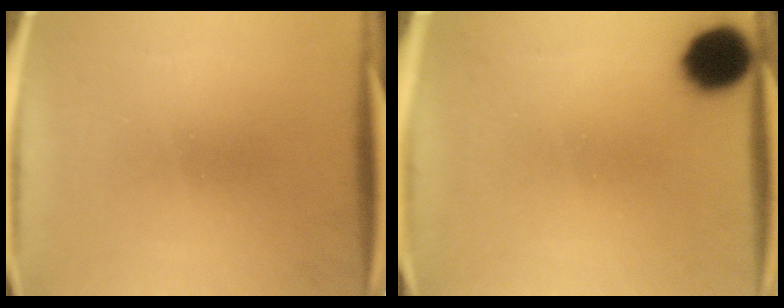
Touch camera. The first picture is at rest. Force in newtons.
{"total": 6.1}